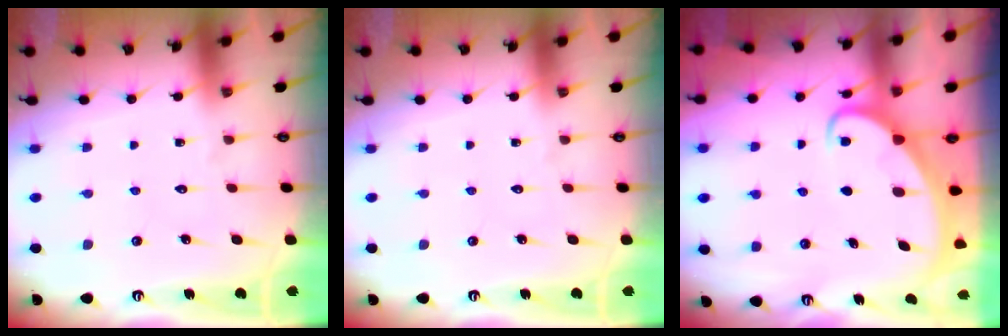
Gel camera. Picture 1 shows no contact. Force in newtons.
{"total": 0.0}
{"total": 3.4, "press": 3.4, "slide": 0.4}